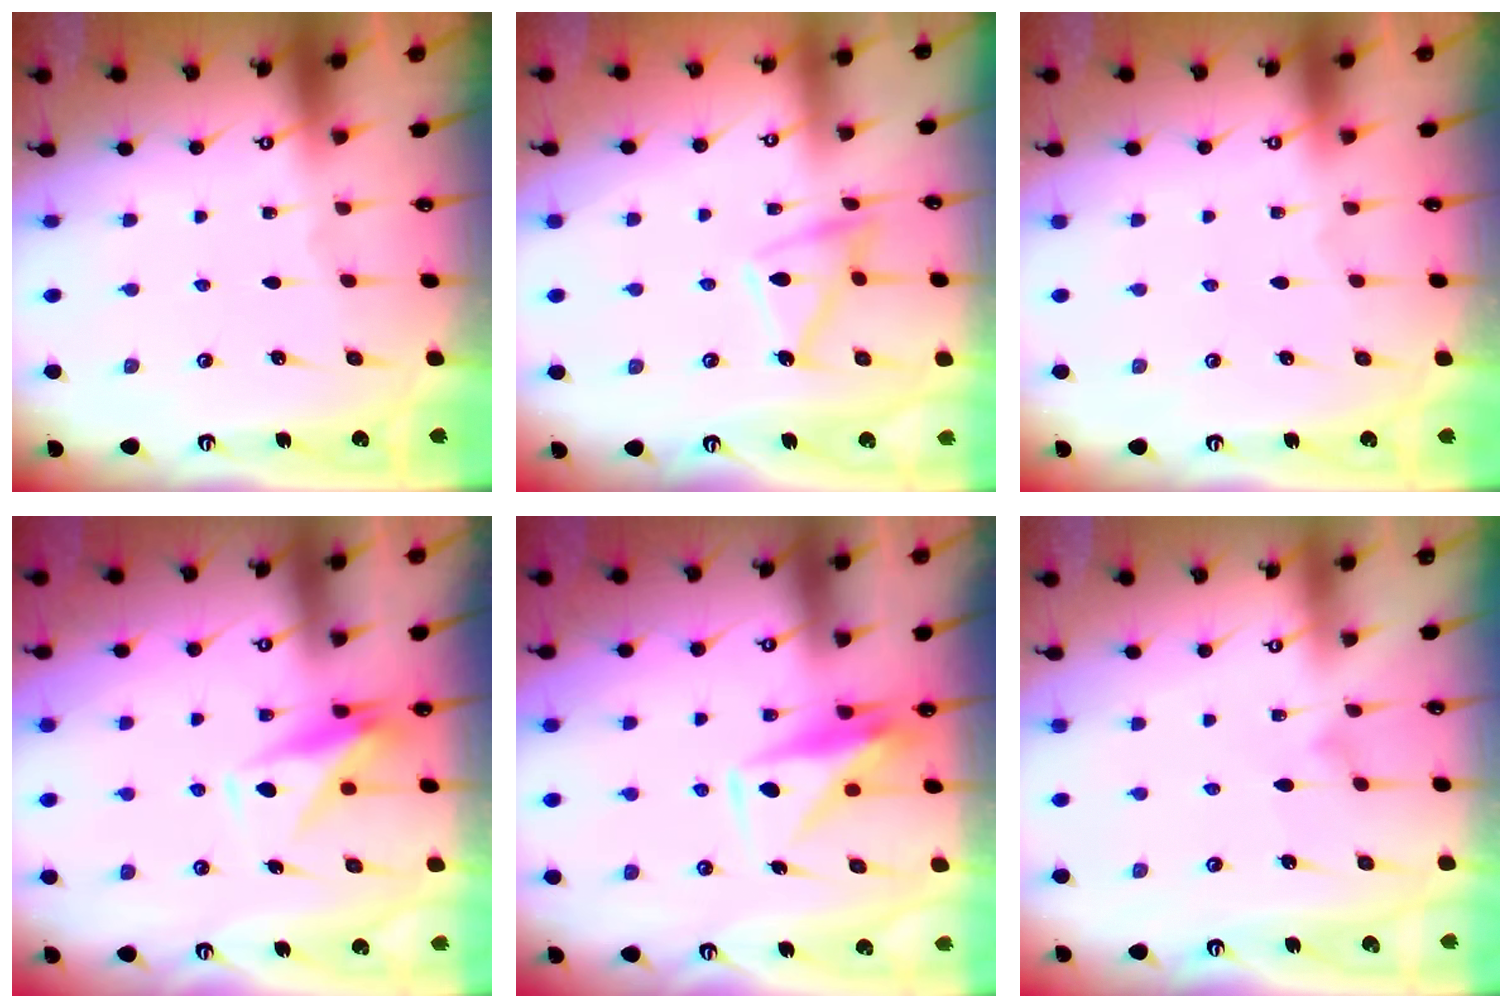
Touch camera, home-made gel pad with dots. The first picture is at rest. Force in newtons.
{"total": 12.7, "press": 12.7, "slide": 0.9}
{"total": 4.0, "press": 4.0, "slide": 0.1}
{"total": 8.8, "press": 8.6, "slide": 1.7}
{"total": 9.3, "press": 9.2, "slide": 1.4}
{"total": 4.2, "press": 4.2, "slide": 0.3}